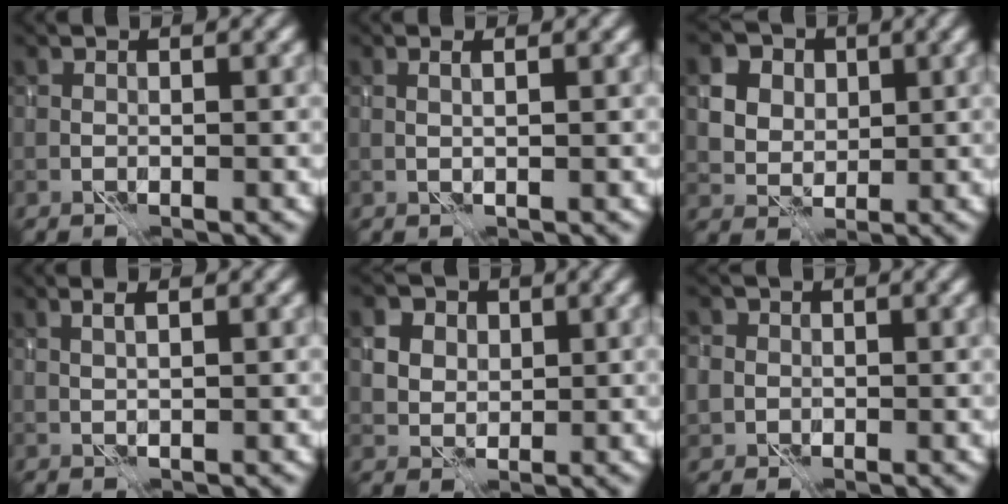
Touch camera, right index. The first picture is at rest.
{"total": 1.0, "force": [0.7, -0.3, 0.6], "torque": [-0.013, 0.000, 0.012]}
{"total": 11.2, "force": [4.9, 8.8, 4.7], "torque": [-0.108, 0.029, 0.078]}
{"total": 1.1, "force": [0.8, -0.1, 0.8], "torque": [-0.021, 0.005, 0.014]}
{"total": 7.8, "force": [3.6, 6.0, 3.5], "torque": [-0.069, 0.028, 0.051]}
{"total": 4.6, "force": [-0.4, 4.4, 1.5], "torque": [-0.021, 0.013, -0.043]}